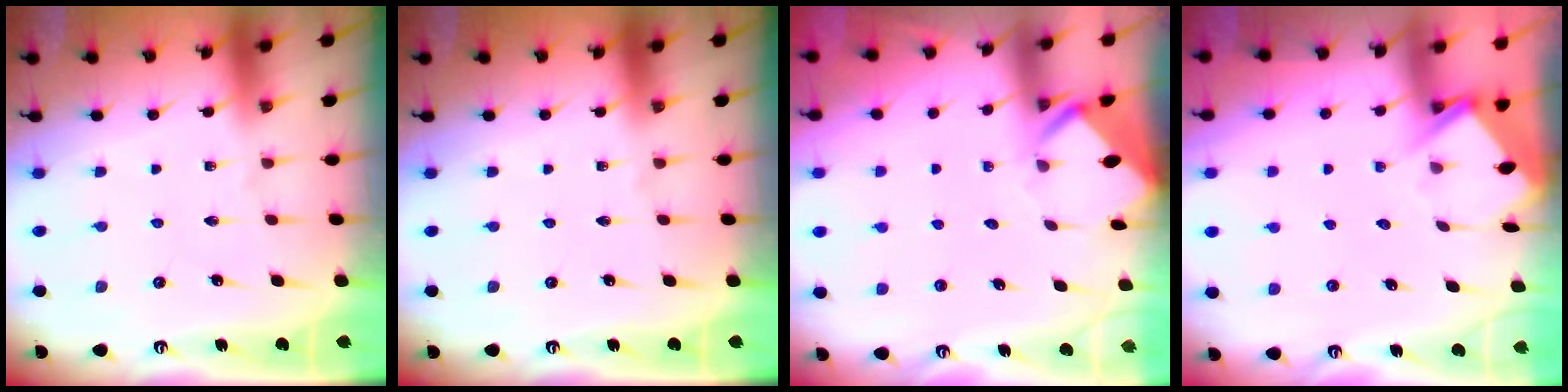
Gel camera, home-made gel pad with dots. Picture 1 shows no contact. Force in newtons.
{"total": 0.0}
{"total": 3.5, "press": 3.5, "slide": 0.1}
{"total": 3.9, "press": 3.9, "slide": 0.4}